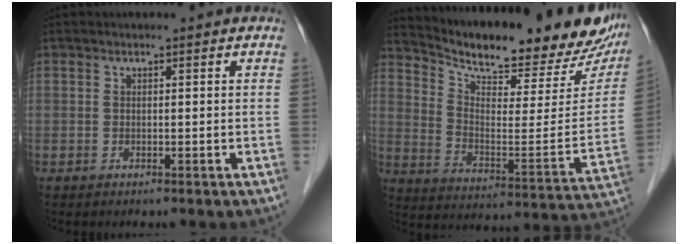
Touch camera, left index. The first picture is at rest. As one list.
[{"total": 26.0, "force": [23.3, 5.3, 10.2], "torque": [-0.162, -0.068, 0.309]}]